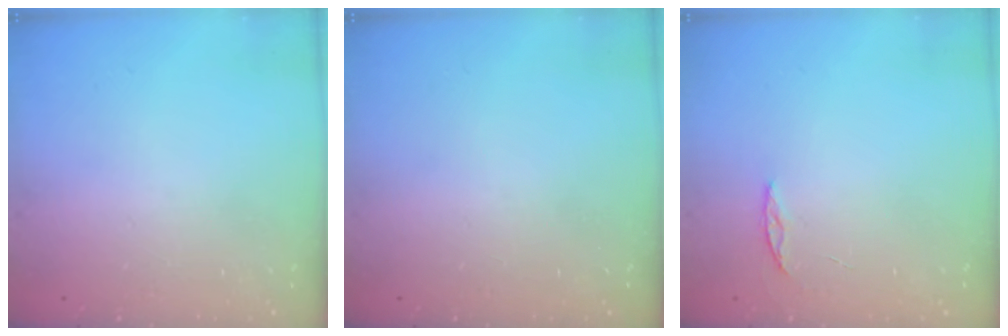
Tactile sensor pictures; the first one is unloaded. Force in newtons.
{"total": 0.0}
{"total": 2.4, "press": 2.4, "slide": 0.2}